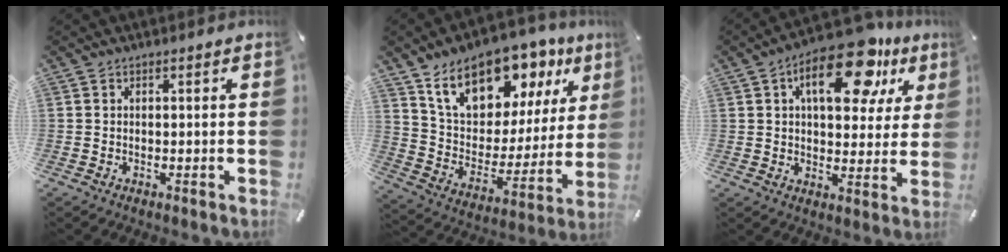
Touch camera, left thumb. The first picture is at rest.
{"total": 17.6, "force": [12.8, 9.9, 6.9], "torque": [-0.126, -0.086, 0.226]}
{"total": 18.7, "force": [9.1, 9.4, 13.4], "torque": [-0.186, -0.035, 0.146]}